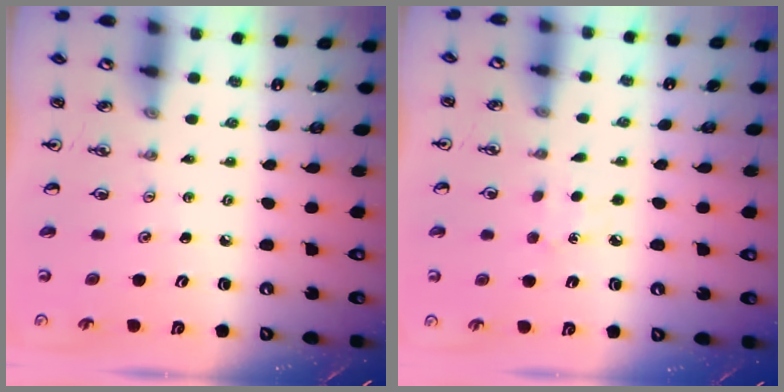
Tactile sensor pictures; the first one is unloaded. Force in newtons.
{"total": 3.9, "press": 3.8, "slide": 0.5}